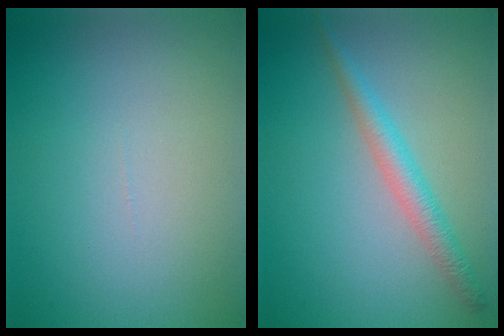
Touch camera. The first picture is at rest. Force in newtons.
{"total": 2.6, "press": 2.6, "slide": 0.1}